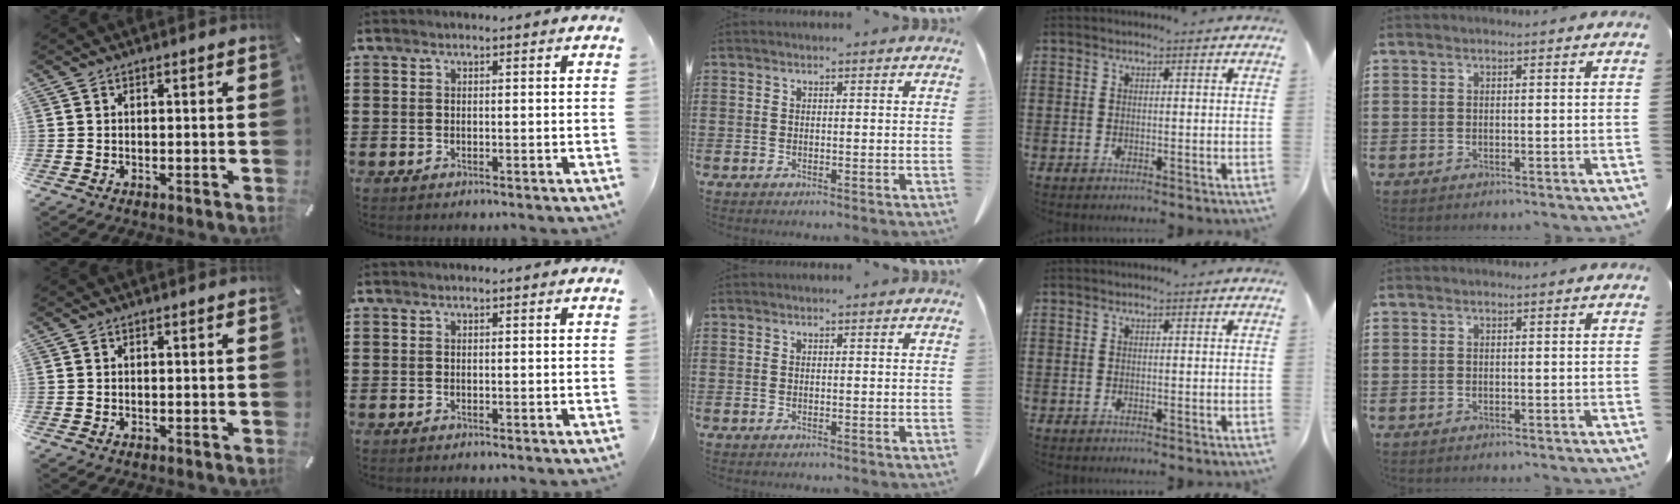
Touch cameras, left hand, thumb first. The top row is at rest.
{}